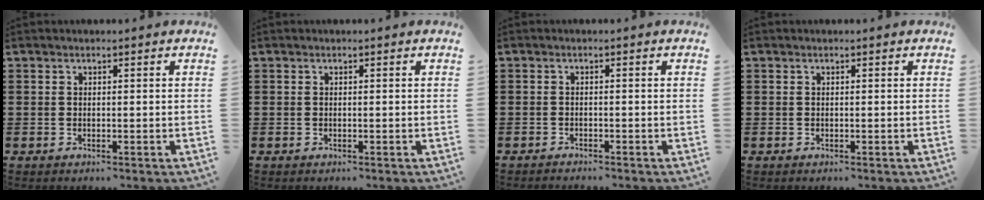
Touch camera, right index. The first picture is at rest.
{"total": 0.0}
{"total": 0.9, "force": [-0.9, 0.0, 0.1], "torque": [-0.004, 0.001, -0.019]}
{"total": 0.0}